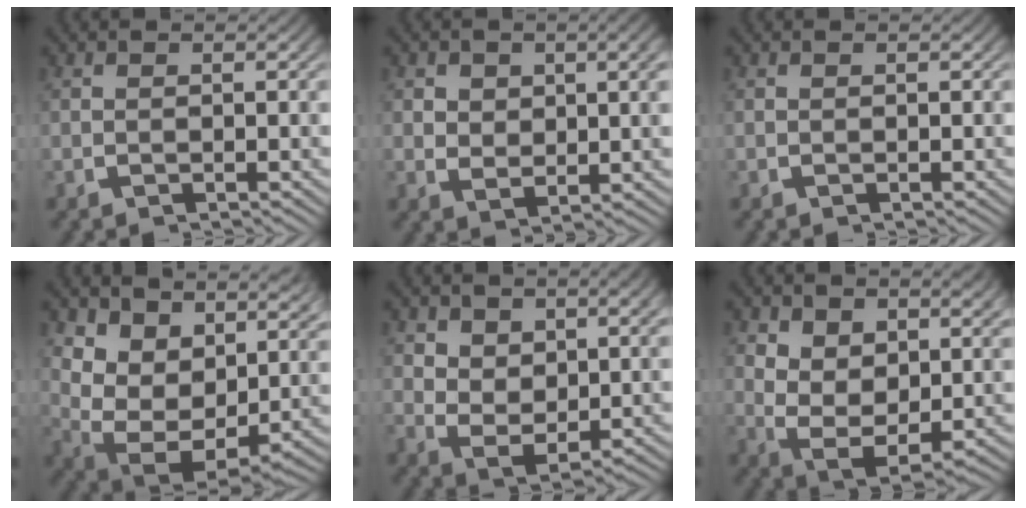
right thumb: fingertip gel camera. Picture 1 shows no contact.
{"total": 3.0, "force": [0.6, 2.0, 2.2], "torque": [-0.041, -0.020, 0.028]}
{"total": 0.0}
{"total": 11.5, "force": [-0.2, 8.5, 7.7], "torque": [-0.180, -0.063, 0.016]}
{"total": 4.9, "force": [0.2, 3.4, 3.5], "torque": [-0.078, -0.035, 0.023]}
{"total": 8.4, "force": [-0.9, 6.0, 5.8], "torque": [-0.142, -0.060, 0.009]}